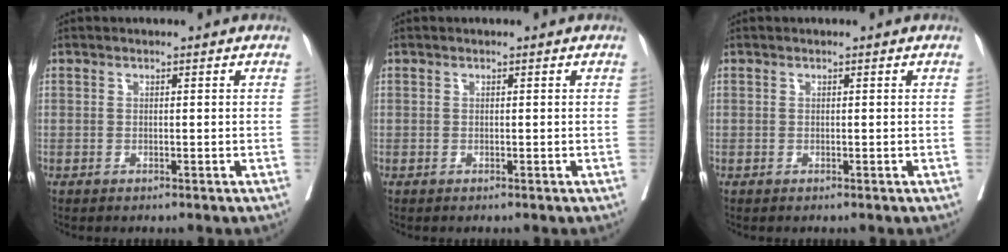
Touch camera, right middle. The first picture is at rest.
{"total": 0.0}
{"total": 0.0}